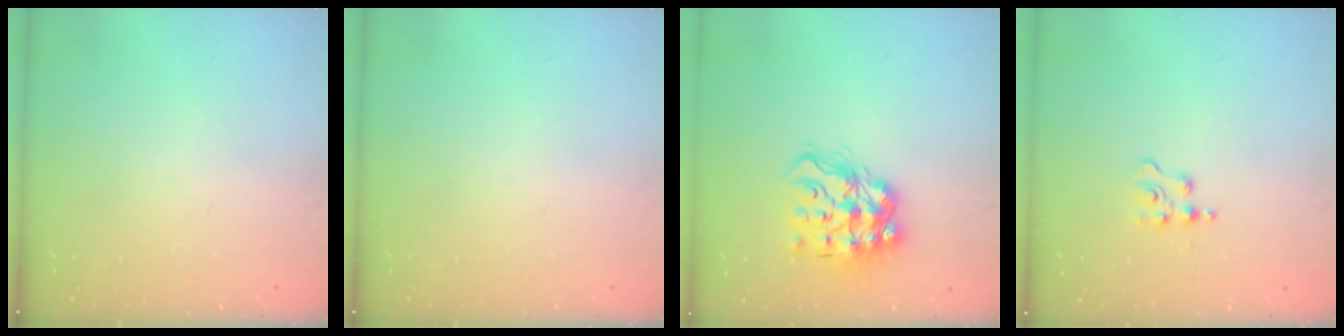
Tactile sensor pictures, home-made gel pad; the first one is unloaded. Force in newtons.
{"total": 0.0}
{"total": 15.2, "press": 15.2, "slide": 0.9}
{"total": 3.1, "press": 3.1, "slide": 0.5}